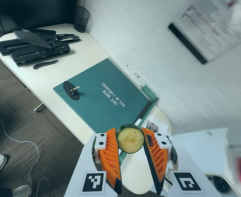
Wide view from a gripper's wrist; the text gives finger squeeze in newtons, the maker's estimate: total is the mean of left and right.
{"total": 8.9, "left": 8.4, "right": 9.3}